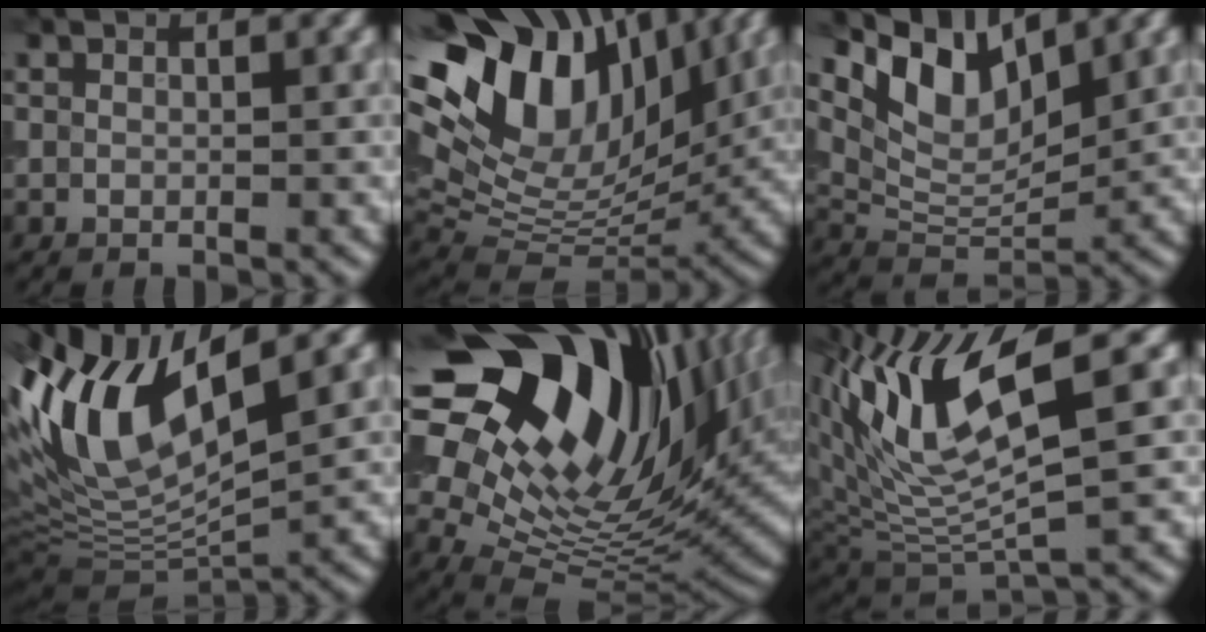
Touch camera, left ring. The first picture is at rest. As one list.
[{"total": 15.9, "force": [7.0, 9.2, 10.9], "torque": [-0.208, 0.040, 0.119]}, {"total": 7.1, "force": [4.6, 3.1, 4.5], "torque": [-0.083, 0.000, 0.082]}, {"total": 12.4, "force": [3.5, 5.1, 10.7], "torque": [-0.226, 0.005, 0.058]}, {"total": 20.1, "force": [8.9, 11.5, 13.9], "torque": [-0.225, 0.011, 0.167]}, {"total": 9.4, "force": [4.3, 2.7, 8.0], "torque": [-0.167, -0.004, 0.087]}]